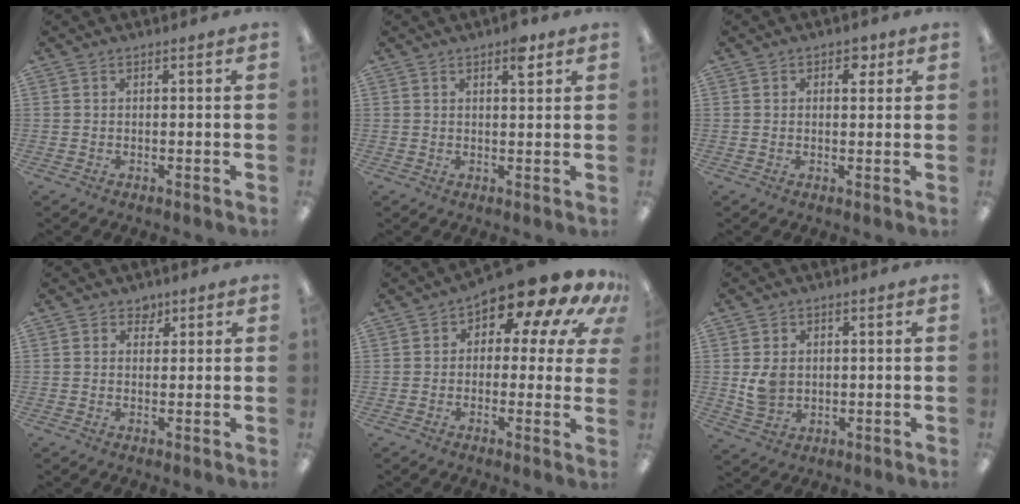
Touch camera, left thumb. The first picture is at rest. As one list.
[{"total": 4.1, "force": [2.6, 1.5, 2.8], "torque": [-0.030, -0.009, 0.038]}, {"total": 3.0, "force": [1.4, 2.0, 1.8], "torque": [-0.013, -0.003, 0.019]}, {"total": 2.2, "force": [1.3, 1.6, 0.7], "torque": [0.001, -0.003, 0.019]}, {"total": 12.9, "force": [8.7, 4.9, 8.2], "torque": [-0.122, -0.066, 0.144]}, {"total": 5.5, "force": [0.6, 4.6, 3.0], "torque": [-0.042, 0.005, 0.014]}]